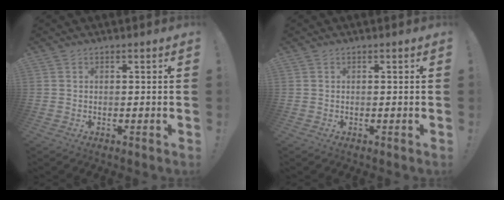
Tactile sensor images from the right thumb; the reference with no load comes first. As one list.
[{"total": 0.0}]